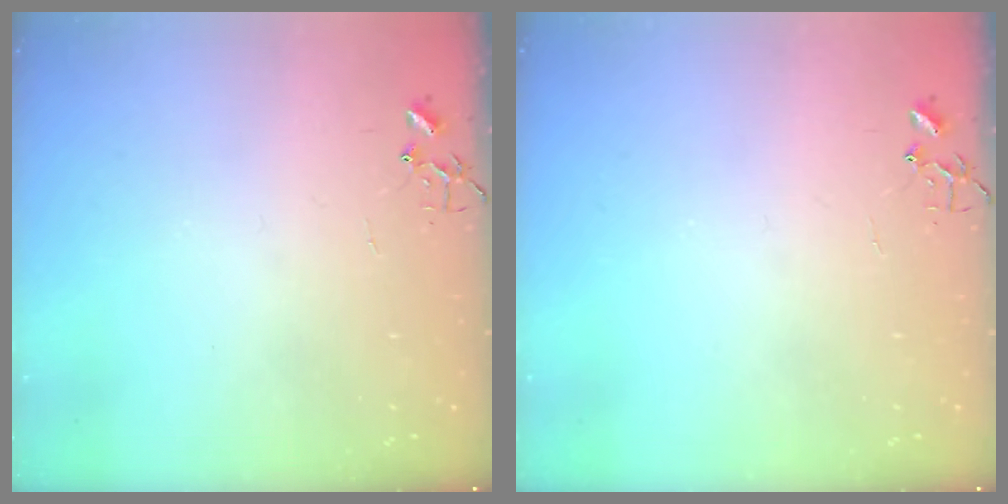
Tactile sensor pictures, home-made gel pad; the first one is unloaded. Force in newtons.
{"total": 0.0}